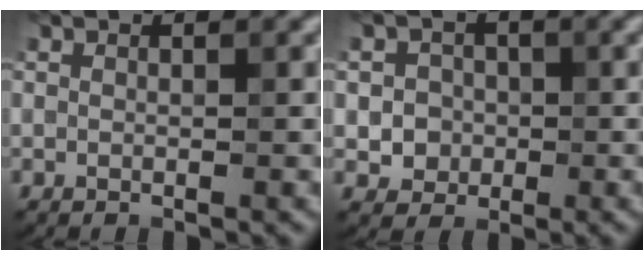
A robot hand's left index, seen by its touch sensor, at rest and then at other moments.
{"total": 2.8, "force": [-0.4, 2.6, 0.9], "torque": [0.005, -0.003, -0.015]}